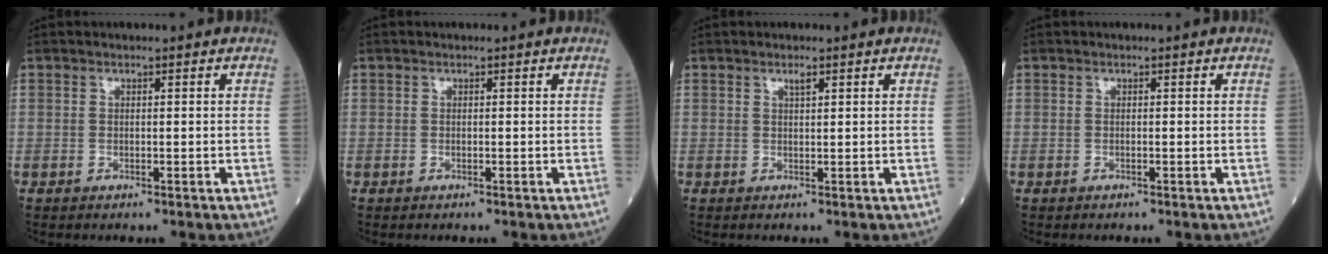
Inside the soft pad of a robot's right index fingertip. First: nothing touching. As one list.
[{"total": 0.0}, {"total": 1.0, "force": [0.8, 0.1, 0.5], "torque": [-0.015, 0.003, 0.016]}, {"total": 0.0}]